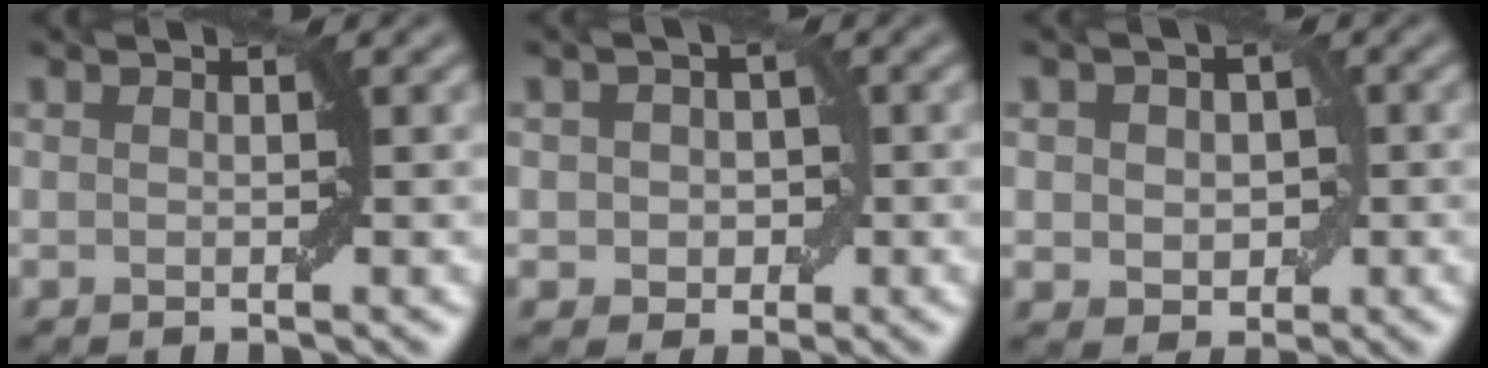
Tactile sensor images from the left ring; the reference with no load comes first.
{"total": 2.6, "force": [-0.1, 2.2, 1.4], "torque": [-0.007, 0.000, -0.008]}
{"total": 3.8, "force": [0.1, 3.0, 2.4], "torque": [-0.023, 0.003, -0.004]}